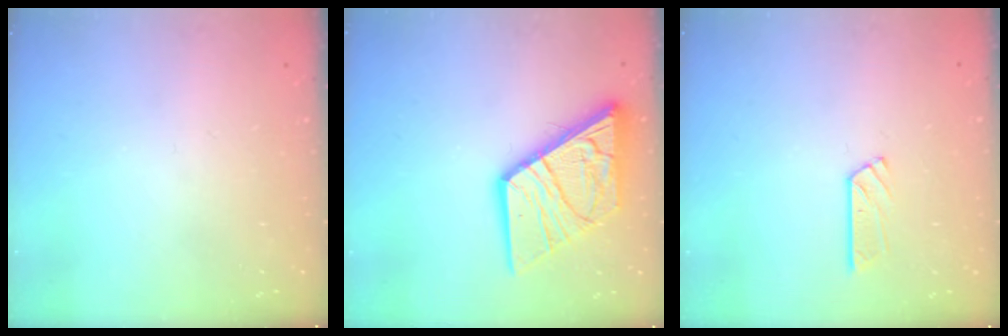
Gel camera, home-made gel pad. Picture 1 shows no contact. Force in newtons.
{"total": 18.1, "press": 18.0, "slide": 2.2}
{"total": 5.5, "press": 5.5, "slide": 0.4}